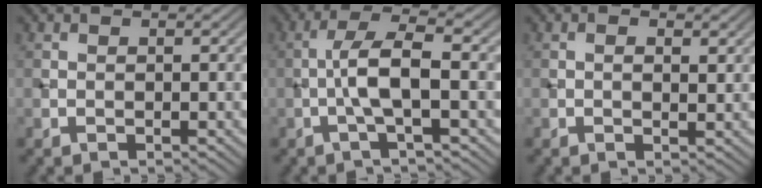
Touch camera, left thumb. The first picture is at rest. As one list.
[{"total": 5.3, "force": [-0.9, 1.0, 5.1], "torque": [-0.099, 0.018, -0.027]}, {"total": 1.4, "force": [0.4, 0.6, 1.1], "torque": [-0.016, -0.003, 0.008]}]